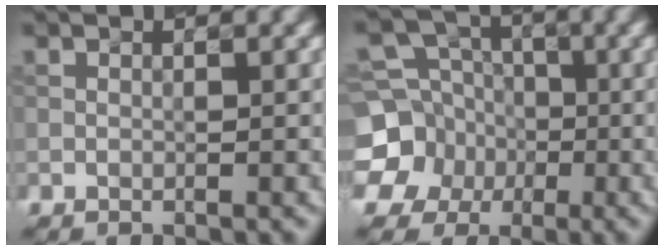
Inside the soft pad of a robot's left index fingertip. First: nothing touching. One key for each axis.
{"total": 8.2, "fx": -1.9, "fy": 7.6, "fz": 2.6, "tx": -0.056, "ty": 0.000, "tz": -0.061}